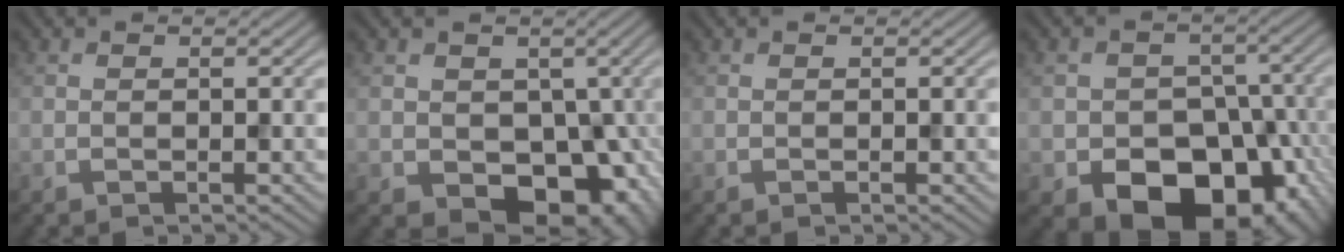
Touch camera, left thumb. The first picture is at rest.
{"total": 9.3, "force": [-1.6, 7.1, 5.8], "torque": [-0.088, -0.035, -0.015]}
{"total": 0.0}
{"total": 14.8, "force": [-7.2, 11.1, 6.6], "torque": [-0.082, -0.041, -0.114]}